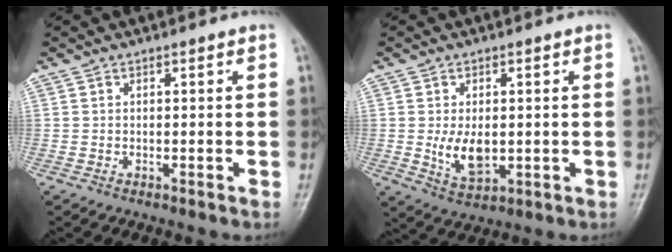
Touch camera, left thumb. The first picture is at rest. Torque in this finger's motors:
{"motor_torque": [0.88, 0.99, 0.74, -0.09, 0.08]}